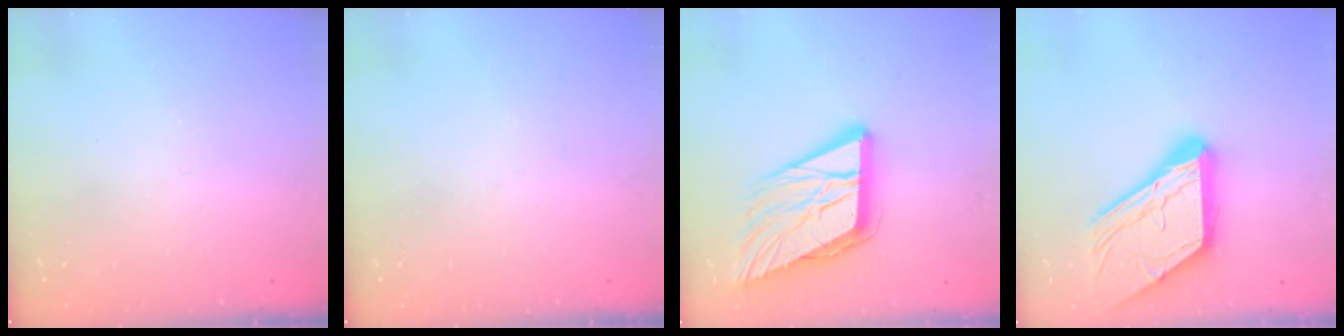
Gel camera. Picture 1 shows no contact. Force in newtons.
{"total": 0.0}
{"total": 17.4, "press": 16.8, "slide": 4.4}
{"total": 18.5, "press": 18.4, "slide": 1.9}